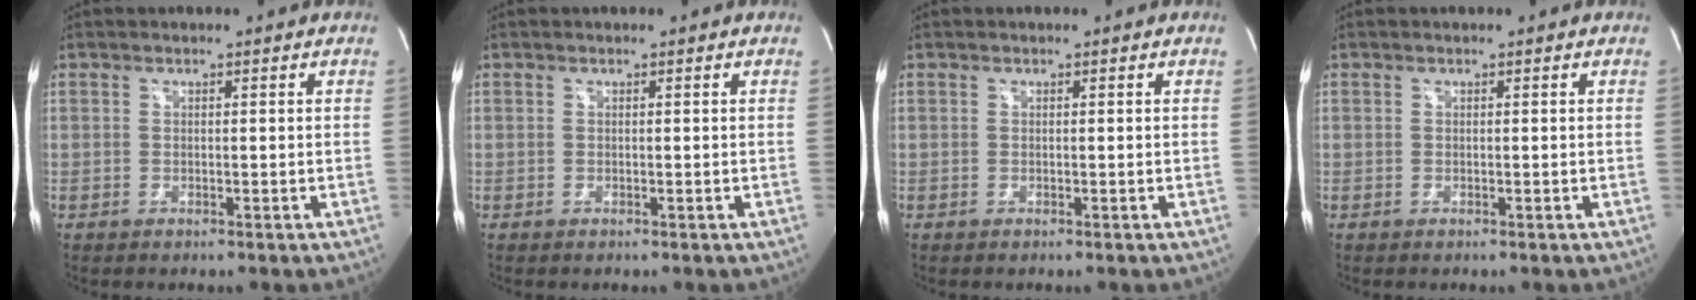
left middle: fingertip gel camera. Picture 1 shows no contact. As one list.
[{"total": 0.0}, {"total": 0.0}, {"total": 0.0}]